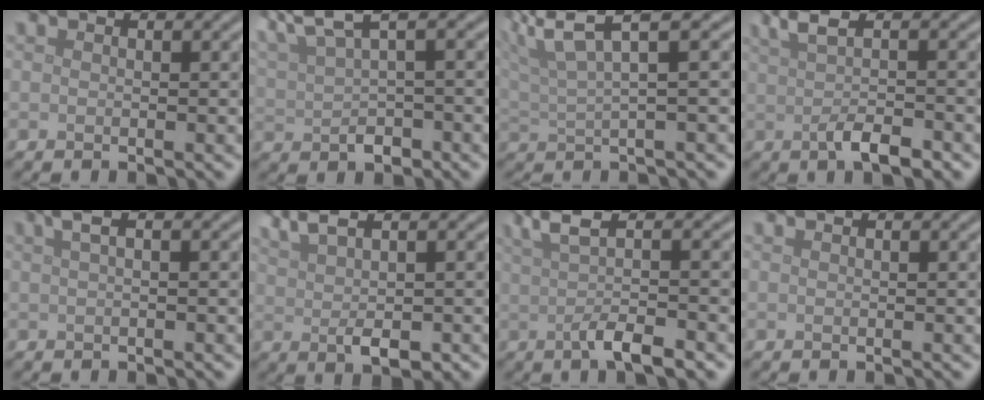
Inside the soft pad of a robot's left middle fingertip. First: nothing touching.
{"total": 4.8, "force": [2.7, 1.5, 3.7], "torque": [-0.075, 0.013, 0.049]}
{"total": 5.1, "force": [3.2, 0.8, 4.0], "torque": [-0.067, 0.017, 0.052]}
{"total": 4.1, "force": [0.0, 1.2, 3.9], "torque": [-0.072, 0.002, 0.001]}
{"total": 2.2, "force": [0.8, 0.7, 1.9], "torque": [-0.030, 0.009, 0.008]}
{"total": 4.5, "force": [1.4, 1.6, 3.9], "torque": [-0.071, 0.003, 0.031]}
{"total": 5.0, "force": [0.0, 1.3, 4.8], "torque": [-0.081, 0.005, -0.001]}
{"total": 0.7, "force": [0.3, 0.4, 0.5], "torque": [0.000, 0.008, -0.002]}